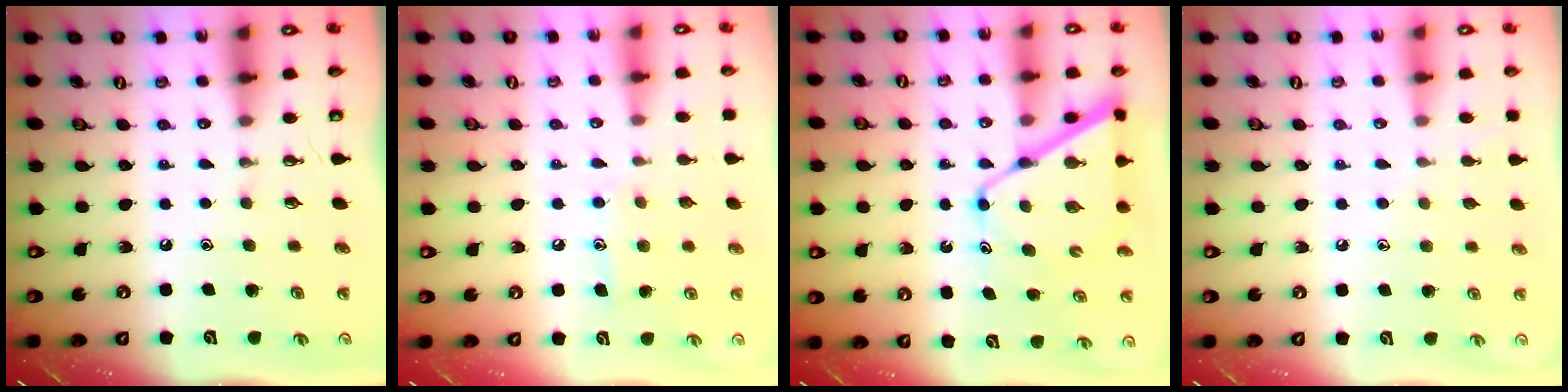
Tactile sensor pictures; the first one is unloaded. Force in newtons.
{"total": 8.6, "press": 8.6, "slide": 0.5}
{"total": 12.5, "press": 12.4, "slide": 1.0}
{"total": 4.8, "press": 4.8, "slide": 0.5}